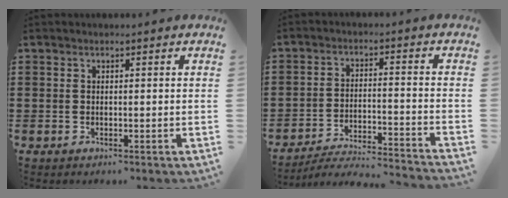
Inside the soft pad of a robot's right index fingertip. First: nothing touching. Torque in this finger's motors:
{"motor_torque": [0.06, 1.37, -1.05, -0.21]}